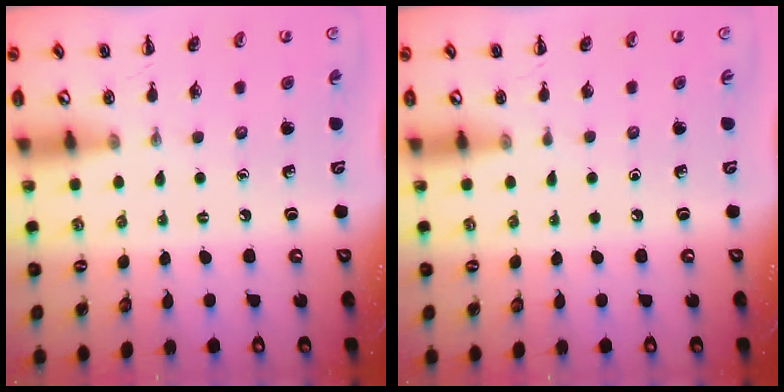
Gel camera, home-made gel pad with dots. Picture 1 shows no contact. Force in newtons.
{"total": 0.0}